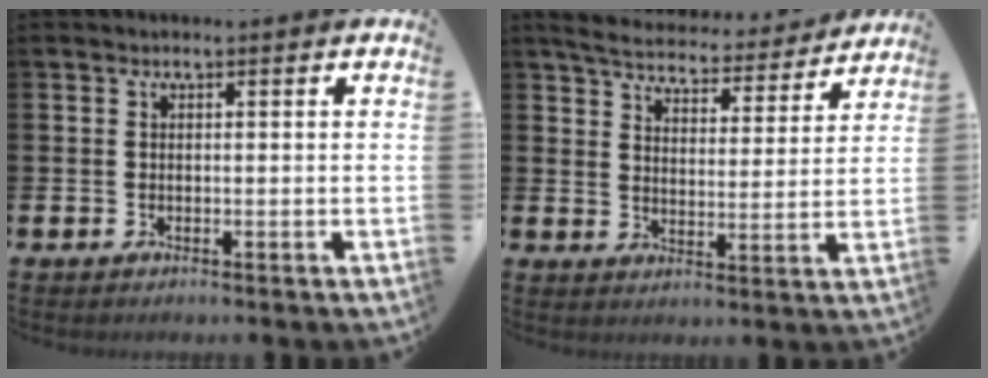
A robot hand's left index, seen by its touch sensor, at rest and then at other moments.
{"total": 5.6, "force": [5.4, 1.1, 1.2], "torque": [-0.042, -0.041, 0.090]}